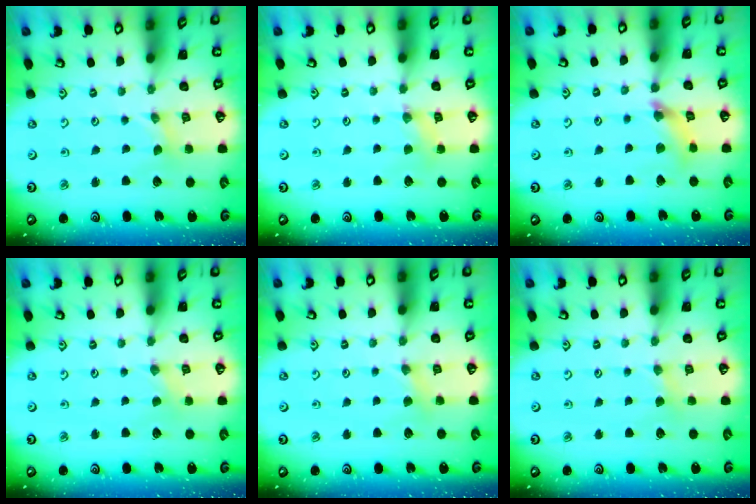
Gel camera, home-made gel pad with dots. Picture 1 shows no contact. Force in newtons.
{"total": 2.3, "press": 2.3, "slide": 0.3}
{"total": 6.6, "press": 6.6, "slide": 0.6}
{"total": 0.0}
{"total": 2.5, "press": 2.5, "slide": 0.3}
{"total": 2.6, "press": 2.6, "slide": 0.4}